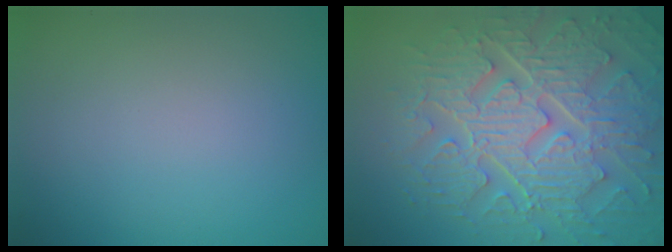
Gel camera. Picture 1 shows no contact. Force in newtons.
{"total": 9.2, "press": 6.8, "slide": 6.2}